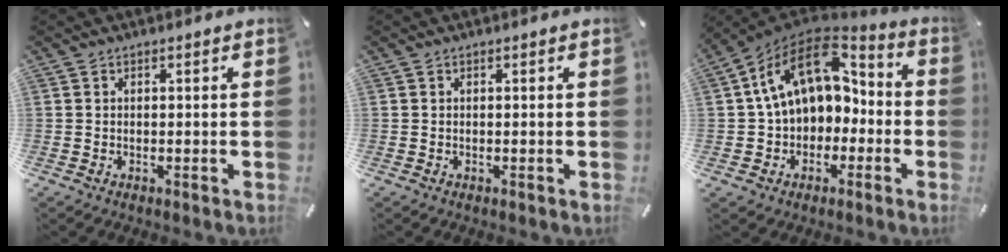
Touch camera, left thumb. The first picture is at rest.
{"total": 0.0}
{"total": 15.7, "force": [5.0, 11.4, 9.5], "torque": [-0.173, -0.016, 0.095]}